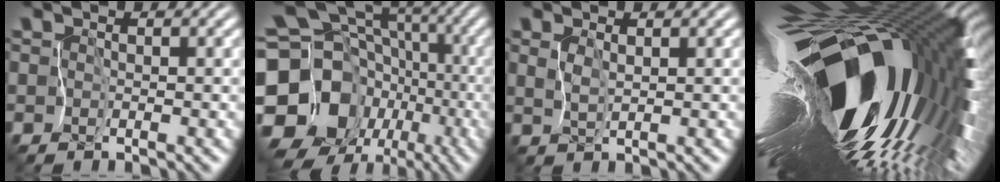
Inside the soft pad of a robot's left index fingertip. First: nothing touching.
{"total": 18.8, "force": [-5.1, 15.3, 9.7], "torque": [-0.207, -0.009, -0.085]}
{"total": 0.9, "force": [0.5, -0.8, 0.2], "torque": [-0.025, -0.006, 0.025]}
{"total": 20.0, "force": [-1.1, 7.1, 18.6], "torque": [-0.331, -0.049, -0.014]}